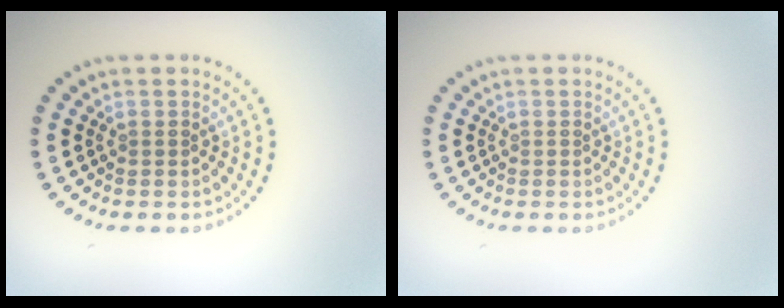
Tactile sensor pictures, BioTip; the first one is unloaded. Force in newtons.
{"total": 0.0}